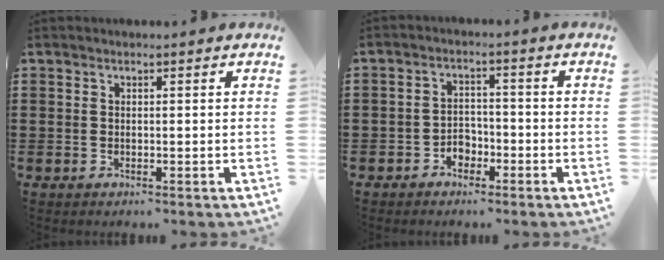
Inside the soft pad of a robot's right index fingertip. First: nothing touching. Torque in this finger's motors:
{"motor_torque": [0.81, 0.81, 0.01, -0.08]}